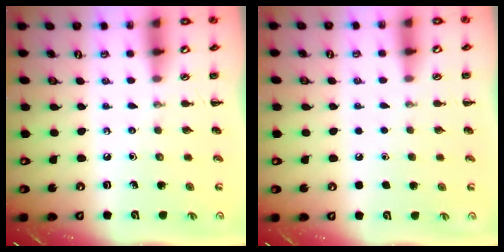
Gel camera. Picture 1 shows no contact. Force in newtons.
{"total": 1.8, "press": 1.7, "slide": 0.1}